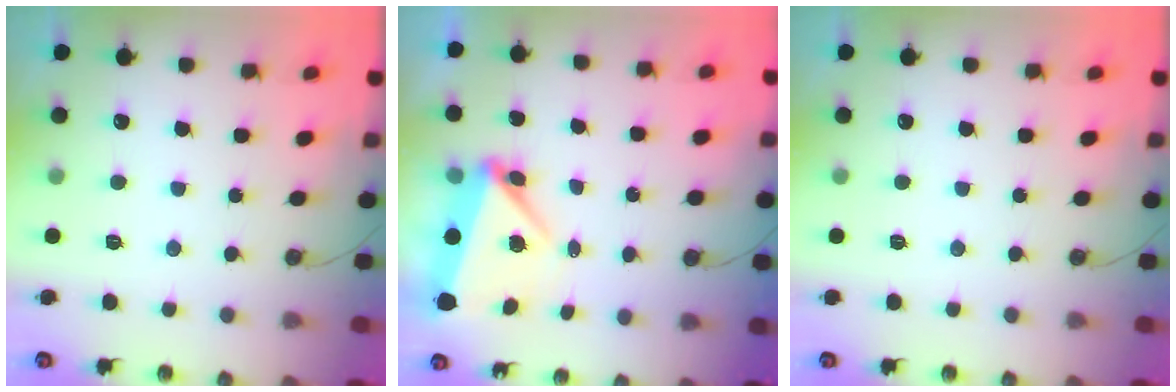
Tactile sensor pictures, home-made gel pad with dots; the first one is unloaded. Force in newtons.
{"total": 6.4, "press": 6.4, "slide": 0.1}
{"total": 0.0}